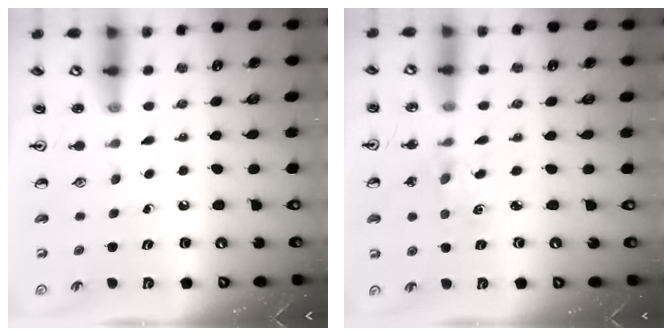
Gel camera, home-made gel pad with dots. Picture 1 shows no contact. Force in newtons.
{"total": 0.7, "press": 0.7, "slide": 0.2}